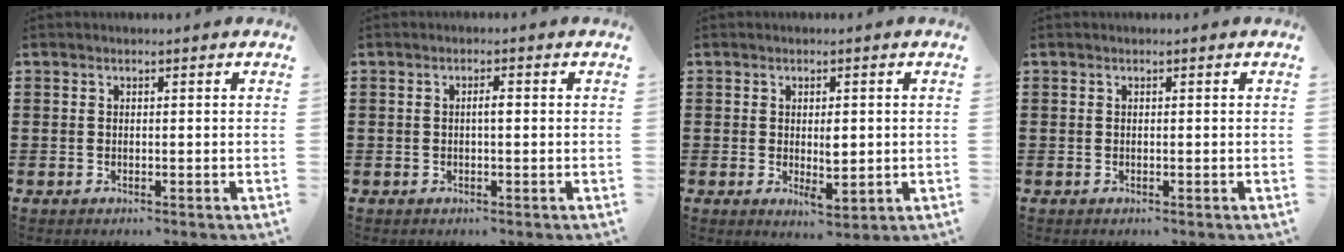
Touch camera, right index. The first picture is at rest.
{"total": 1.4, "force": [0.0, 0.3, 1.3], "torque": [-0.025, 0.000, -0.001]}
{"total": 3.4, "force": [0.2, 1.4, 3.1], "torque": [-0.043, -0.005, 0.001]}
{"total": 0.0}